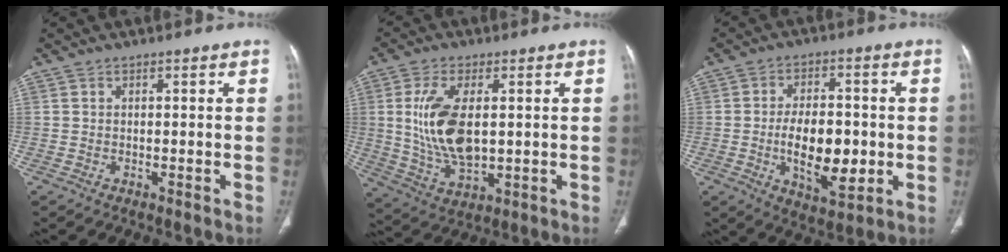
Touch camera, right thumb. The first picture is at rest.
{"total": 13.3, "force": [1.5, 6.8, 11.3], "torque": [-0.226, -0.013, 0.039]}
{"total": 13.4, "force": [-1.9, 6.9, 11.3], "torque": [-0.163, 0.001, -0.022]}